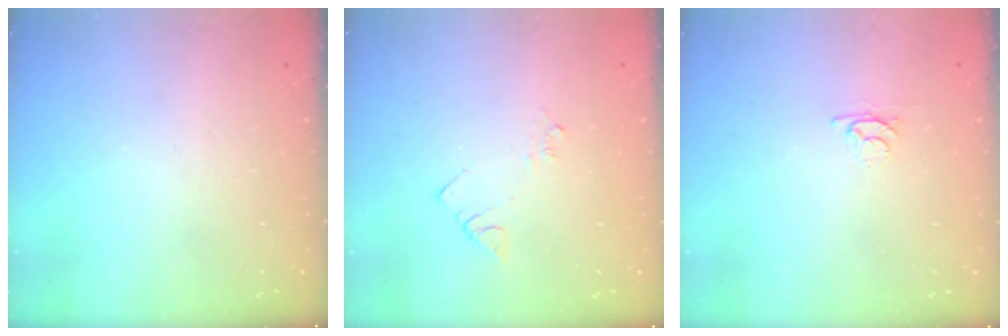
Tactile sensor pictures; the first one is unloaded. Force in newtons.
{"total": 4.1, "press": 4.1, "slide": 0.4}
{"total": 3.1, "press": 3.0, "slide": 0.4}